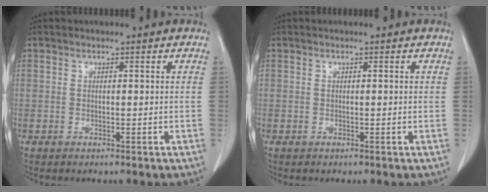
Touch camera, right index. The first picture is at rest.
{"total": 0.0}